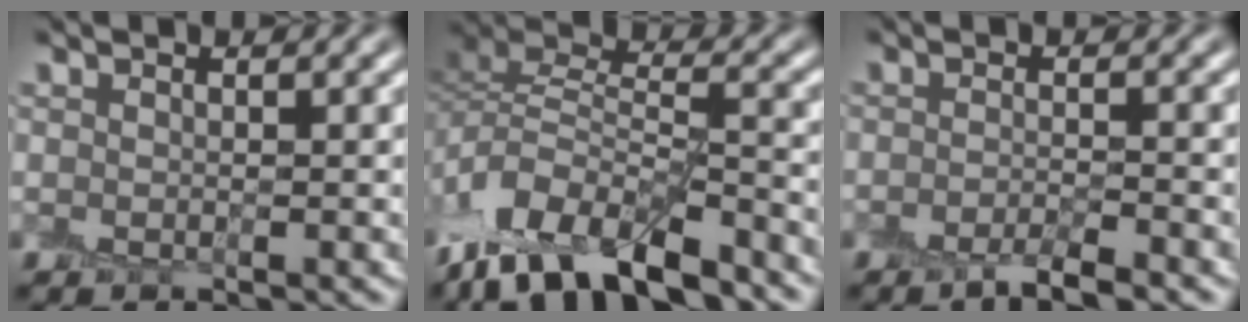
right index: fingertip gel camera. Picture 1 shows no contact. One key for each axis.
{"total": 11.0, "fx": -8.1, "fy": 4.6, "fz": 5.8, "tx": -0.107, "ty": 0.004, "tz": -0.158}
{"total": 2.8, "fx": -1.9, "fy": 0.6, "fz": 2.0, "tx": -0.027, "ty": -0.004, "tz": -0.044}